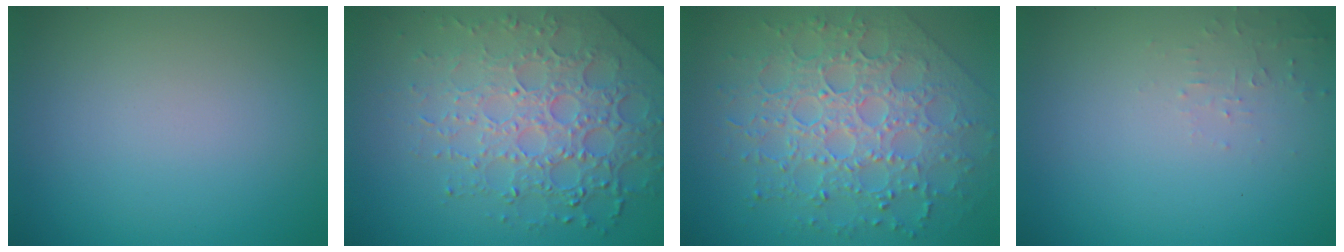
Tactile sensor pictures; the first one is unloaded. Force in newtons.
{"total": 7.3, "press": 5.2, "slide": 5.1}
{"total": 8.0, "press": 5.8, "slide": 5.5}
{"total": 1.2, "press": 1.2, "slide": 0.3}